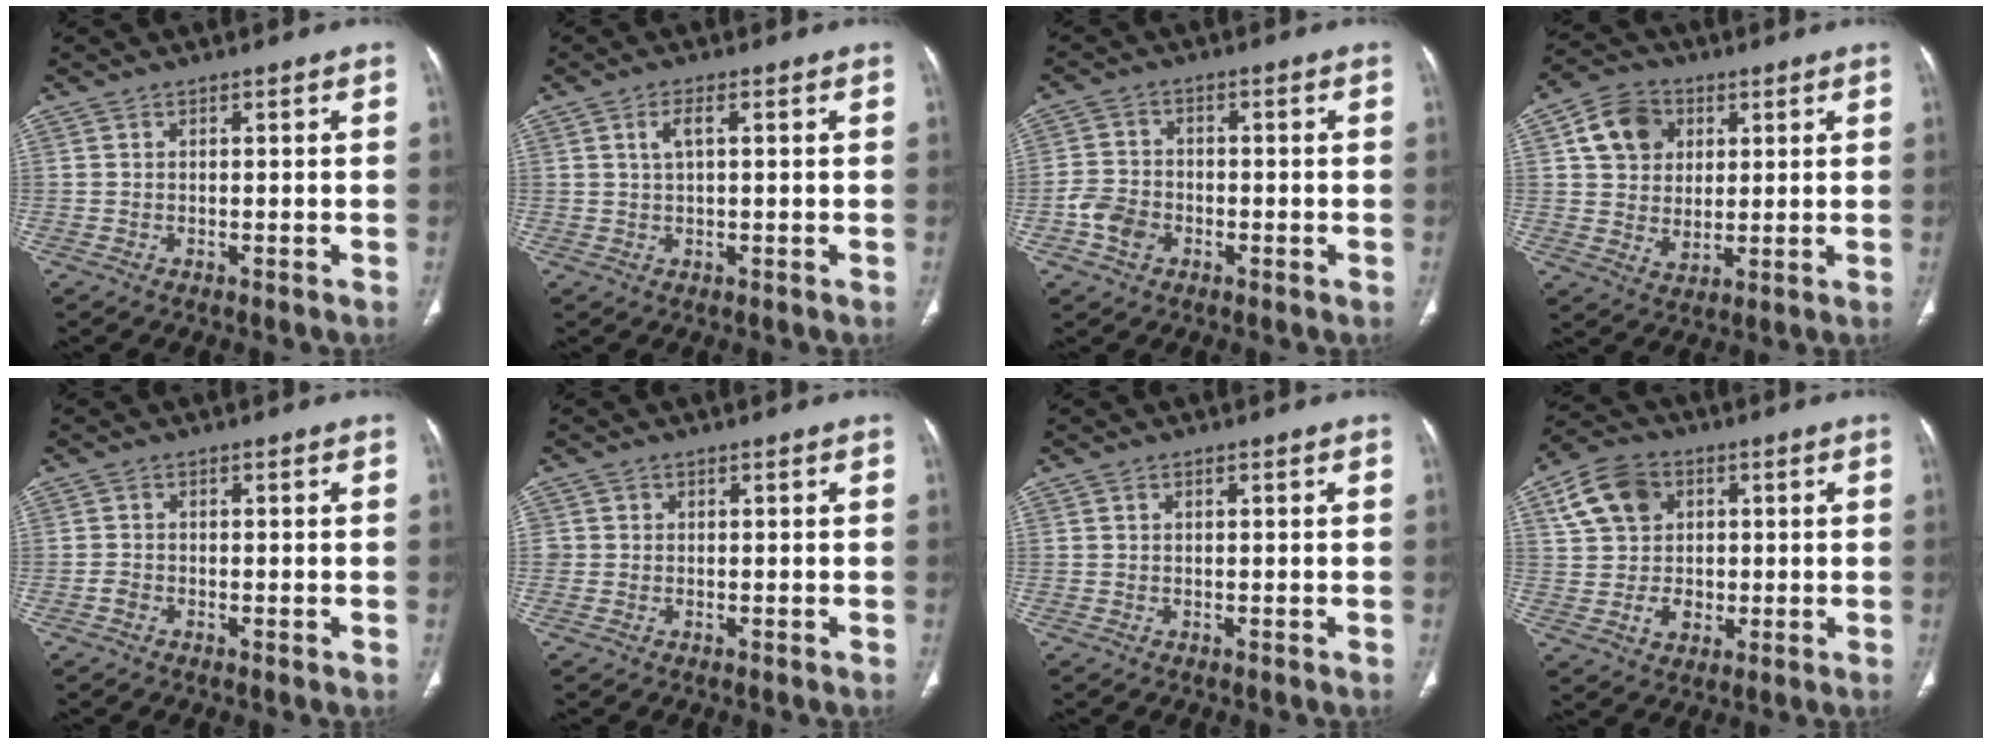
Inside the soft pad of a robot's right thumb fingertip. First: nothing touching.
{"total": 2.7, "force": [0.9, 1.0, 2.4], "torque": [-0.052, 0.007, 0.019]}
{"total": 5.4, "force": [-2.0, 4.2, 2.6], "torque": [-0.039, 0.016, -0.039]}
{"total": 10.6, "force": [3.4, 8.6, 5.1], "torque": [-0.060, -0.009, 0.060]}
{"total": 1.1, "force": [-0.4, 0.7, 0.7], "torque": [-0.011, 0.000, -0.010]}
{"total": 1.2, "force": [0.1, 1.2, 0.1], "torque": [0.008, 0.004, -0.001]}
{"total": 0.5, "force": [0.2, 0.4, 0.3], "torque": [-0.005, 0.000, 0.003]}
{"total": 12.2, "force": [3.2, 10.1, 6.0], "torque": [-0.086, 0.002, 0.059]}